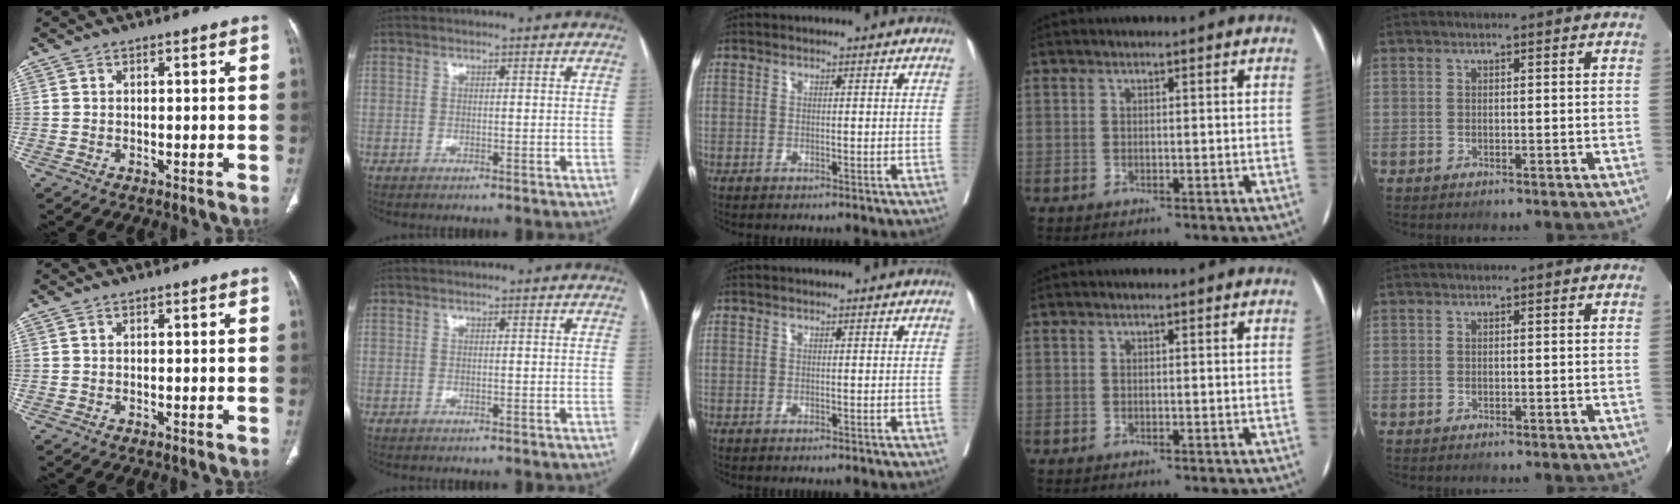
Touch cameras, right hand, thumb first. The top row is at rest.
{}